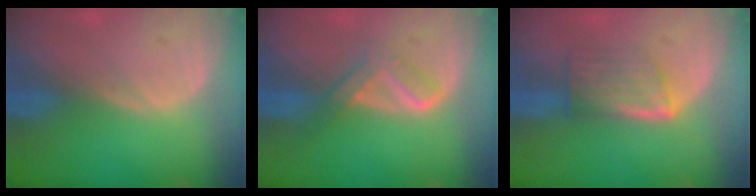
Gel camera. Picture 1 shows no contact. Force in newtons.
{"total": 4.0, "press": 4.0, "slide": 0.5}
{"total": 5.7, "press": 5.3, "slide": 2.2}